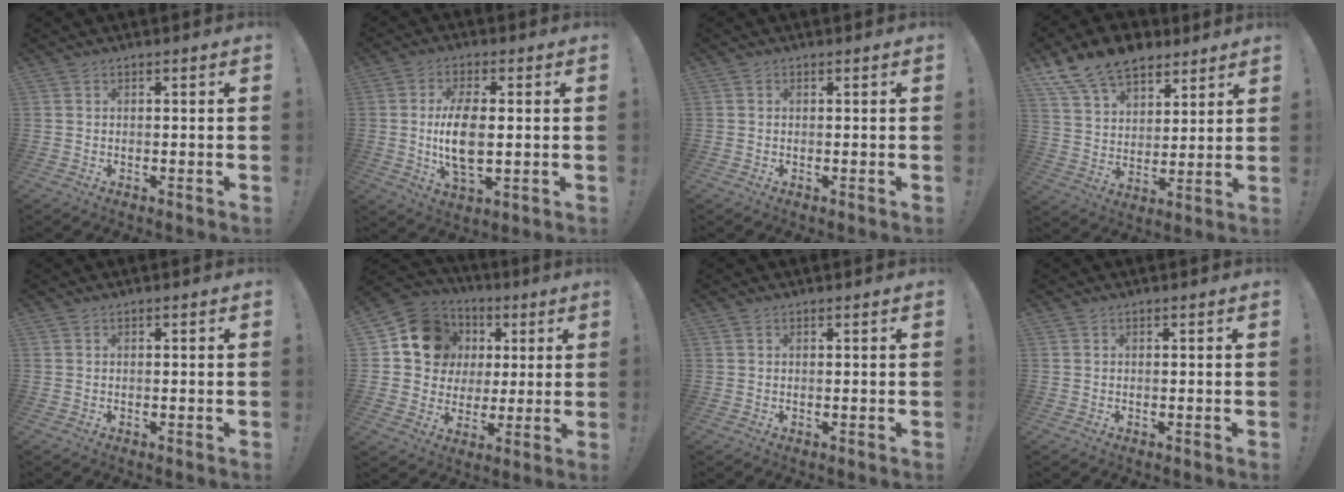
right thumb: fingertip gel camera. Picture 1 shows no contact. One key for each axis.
{"total": 10.8, "fx": 0.1, "fy": 4.9, "fz": 9.6, "tx": -0.190, "ty": -0.014, "tz": -0.004}
{"total": 0.0}
{"total": 14.6, "fx": 10.5, "fy": 8.5, "fz": 5.5, "tx": -0.102, "ty": -0.067, "tz": 0.200}
{"total": 0.0}
{"total": 14.9, "fx": 4.6, "fy": 13.2, "fz": 5.3, "tx": -0.061, "ty": -0.015, "tz": 0.103}
{"total": 0.0}
{"total": 0.0}